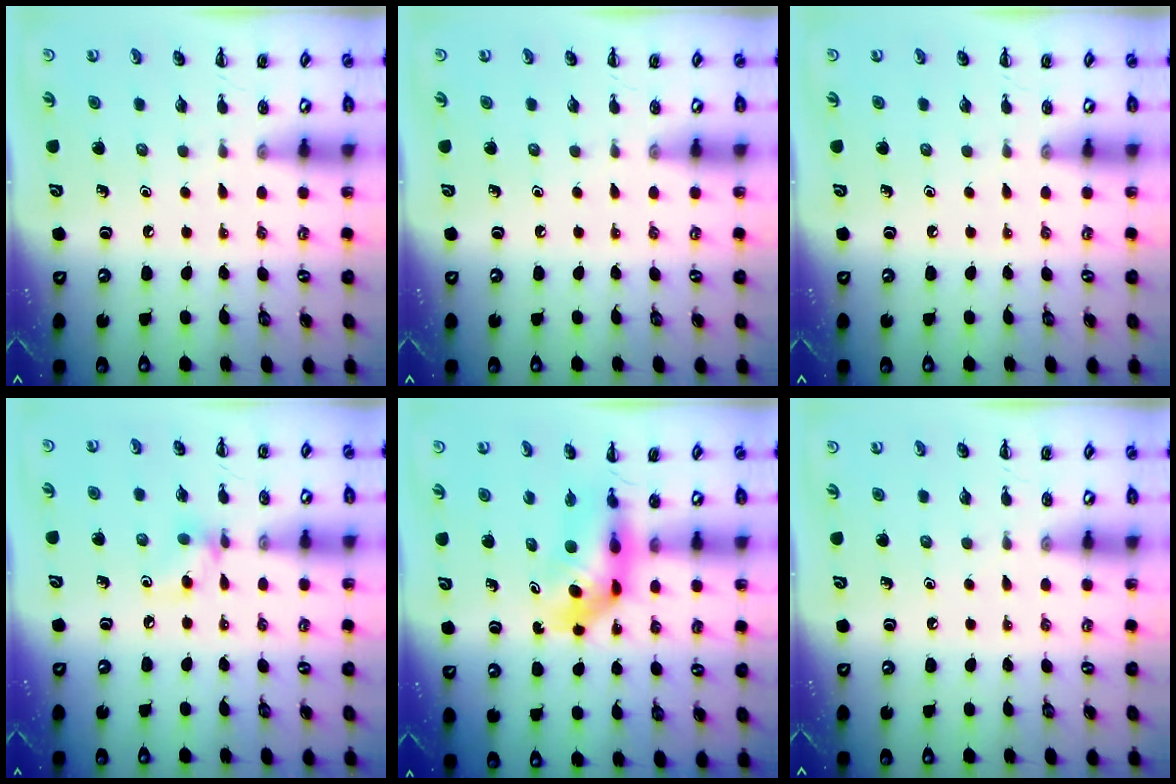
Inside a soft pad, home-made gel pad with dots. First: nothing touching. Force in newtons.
{"total": 0.0}
{"total": 0.0}
{"total": 6.5, "press": 6.4, "slide": 0.8}
{"total": 5.5, "press": 5.5, "slide": 0.7}
{"total": 0.0}